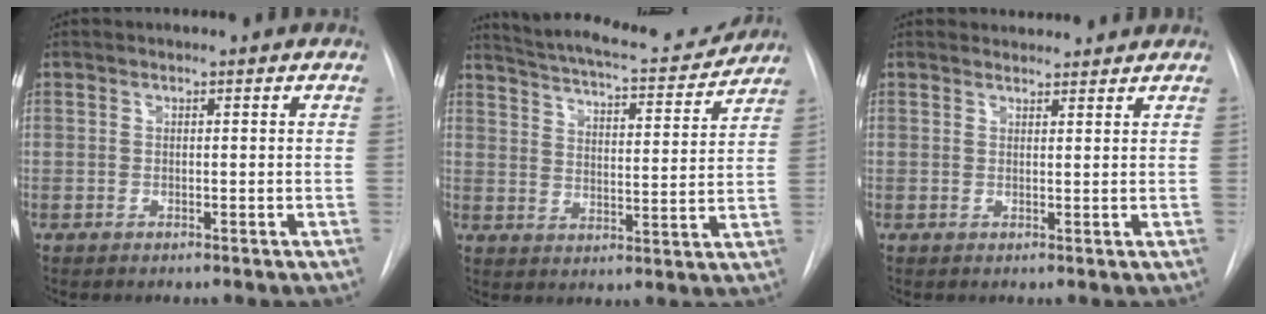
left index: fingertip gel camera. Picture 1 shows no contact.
{"total": 16.7, "force": [15.4, 2.9, 5.8], "torque": [-0.094, 0.000, 0.215]}
{"total": 3.8, "force": [3.8, 0.9, 0.1], "torque": [-0.004, 0.020, 0.049]}